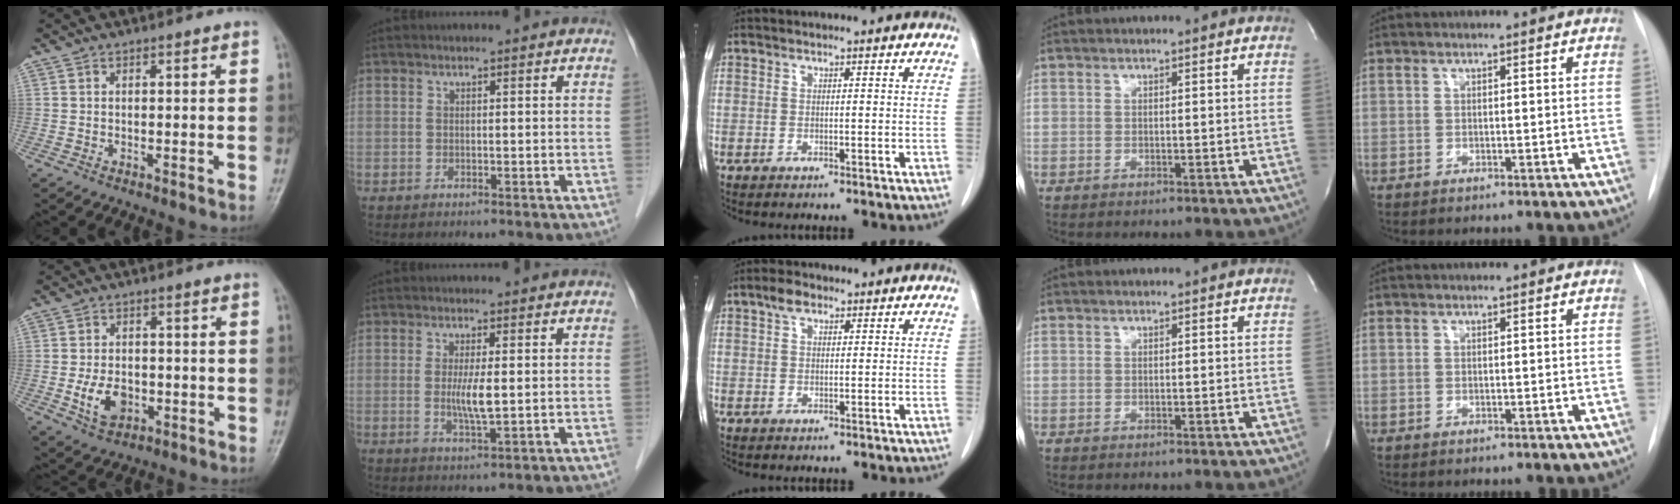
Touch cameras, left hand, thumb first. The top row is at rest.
{"thumb": {"total": 6.5, "force": [-1.6, 4.5, 4.5], "torque": [-0.069, 0.002, -0.023]}, "index": {"total": 3.8, "force": [0.0, 0.4, 3.8], "torque": [-0.076, -0.011, 0.001]}, "middle": {"total": 2.5, "force": [1.5, 1.3, 1.5], "torque": [-0.032, 0.008, 0.028]}}